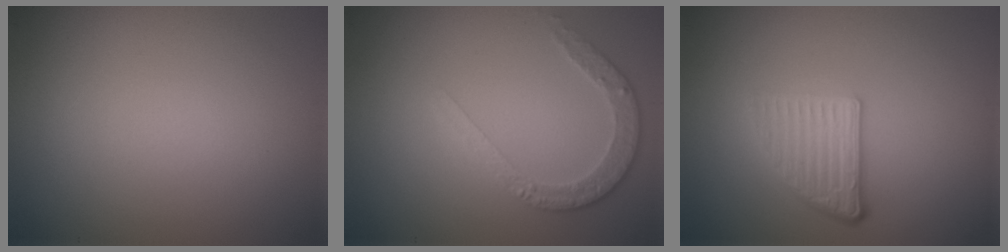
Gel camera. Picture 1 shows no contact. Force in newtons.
{"total": 2.6, "press": 2.5, "slide": 1.0}
{"total": 3.8, "press": 2.5, "slide": 2.8}